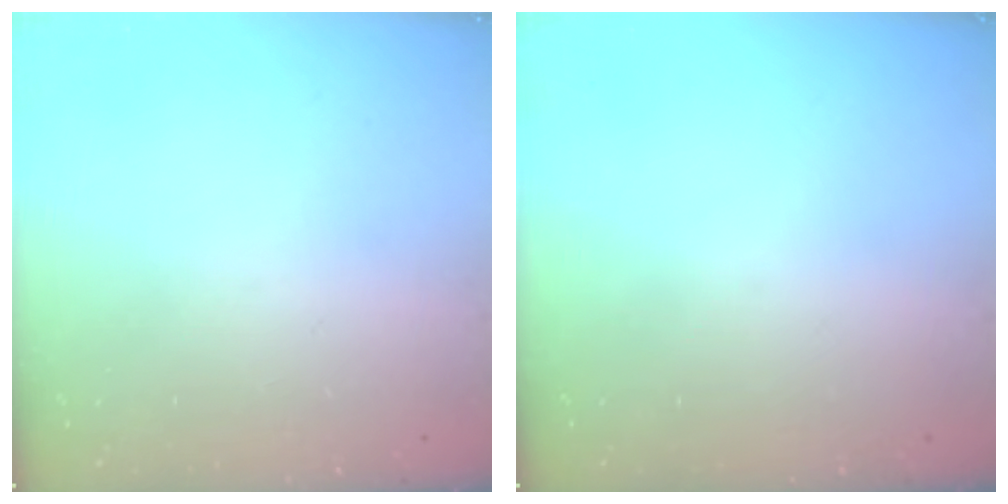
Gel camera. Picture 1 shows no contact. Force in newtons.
{"total": 0.0}